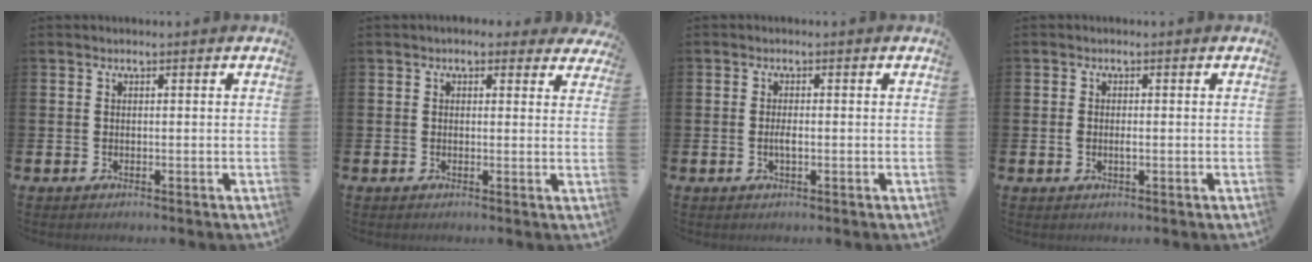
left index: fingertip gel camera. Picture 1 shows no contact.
{"total": 2.2, "force": [1.8, 1.2, 0.4], "torque": [-0.004, -0.003, 0.029]}
{"total": 1.5, "force": [-0.3, 0.4, 1.4], "torque": [-0.024, 0.000, -0.006]}
{"total": 1.1, "force": [-0.1, 0.6, 1.0], "torque": [-0.017, 0.003, -0.004]}